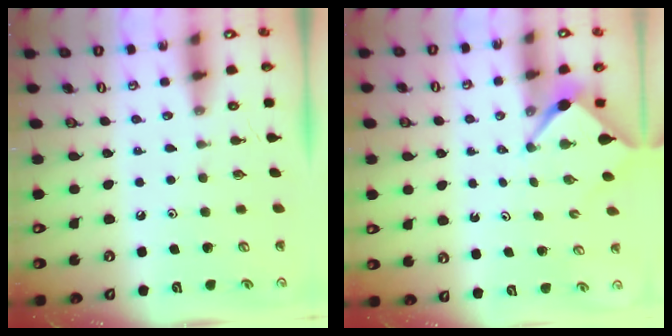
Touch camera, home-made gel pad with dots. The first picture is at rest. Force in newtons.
{"total": 2.7, "press": 2.6, "slide": 0.3}